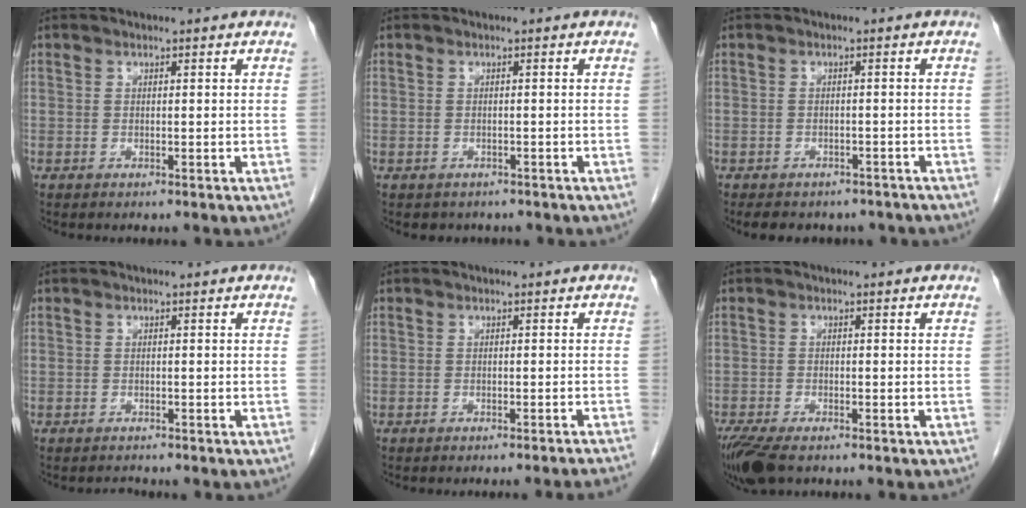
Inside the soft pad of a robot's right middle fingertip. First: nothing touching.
{"total": 2.3, "force": [-1.8, 1.4, 0.2], "torque": [-0.008, 0.002, -0.023]}
{"total": 9.1, "force": [-7.7, 4.0, 2.8], "torque": [-0.042, 0.004, -0.083]}
{"total": 0.8, "force": [-0.8, 0.2, -0.2], "torque": [0.000, -0.005, -0.012]}
{"total": 6.2, "force": [-5.8, -1.4, 1.7], "torque": [-0.005, -0.017, -0.065]}
{"total": 6.5, "force": [-4.8, 2.1, 3.8], "torque": [-0.071, -0.015, -0.083]}